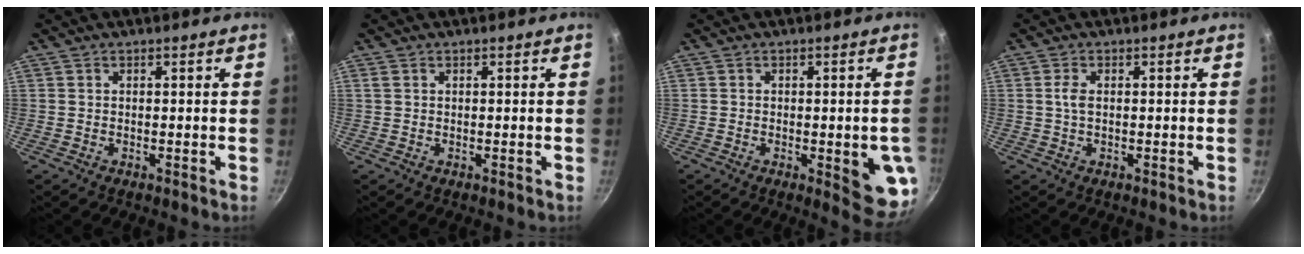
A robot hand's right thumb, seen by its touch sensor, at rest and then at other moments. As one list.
[{"total": 0.7, "force": [0.3, 0.5, 0.4], "torque": [-0.008, 0.002, 0.005]}, {"total": 9.3, "force": [-1.8, 3.1, 8.6], "torque": [-0.077, -0.003, -0.019]}, {"total": 2.0, "force": [0.2, 1.0, 1.7], "torque": [-0.037, 0.003, 0.002]}]